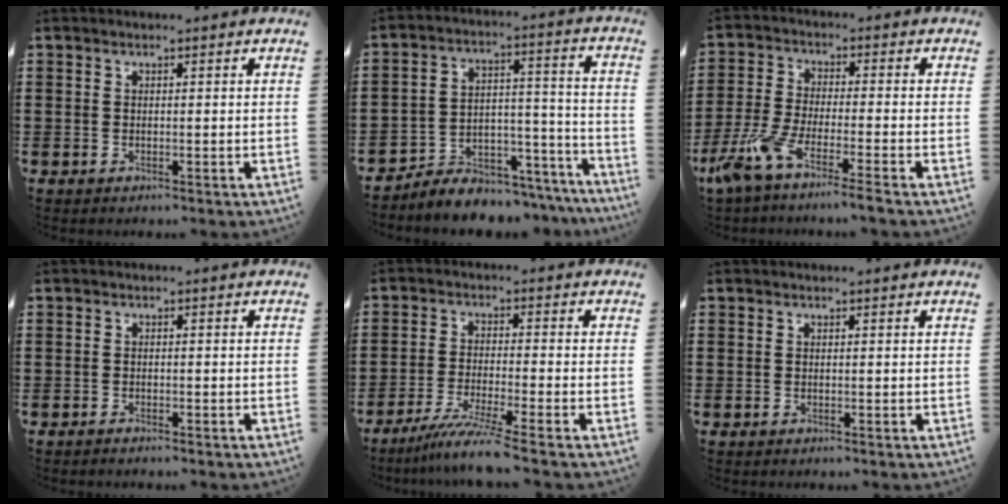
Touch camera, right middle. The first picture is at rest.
{"total": 6.1, "force": [-5.8, 1.8, 0.5], "torque": [-0.006, 0.013, -0.115]}
{"total": 6.4, "force": [-5.3, -0.1, 3.7], "torque": [-0.109, -0.023, -0.112]}
{"total": 1.2, "force": [-1.1, 0.1, 0.1], "torque": [-0.005, 0.002, -0.023]}
{"total": 6.4, "force": [-5.1, -0.5, 3.7], "torque": [-0.078, -0.020, -0.100]}
{"total": 0.0}